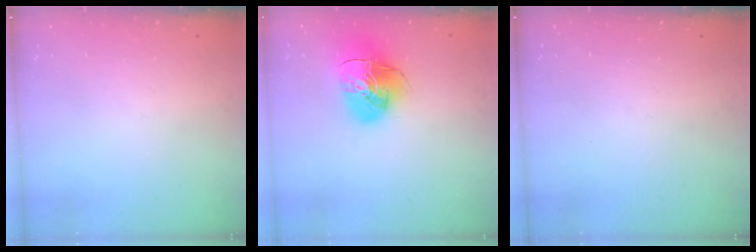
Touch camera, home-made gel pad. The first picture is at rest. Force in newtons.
{"total": 12.2, "press": 12.1, "slide": 1.6}
{"total": 0.0}